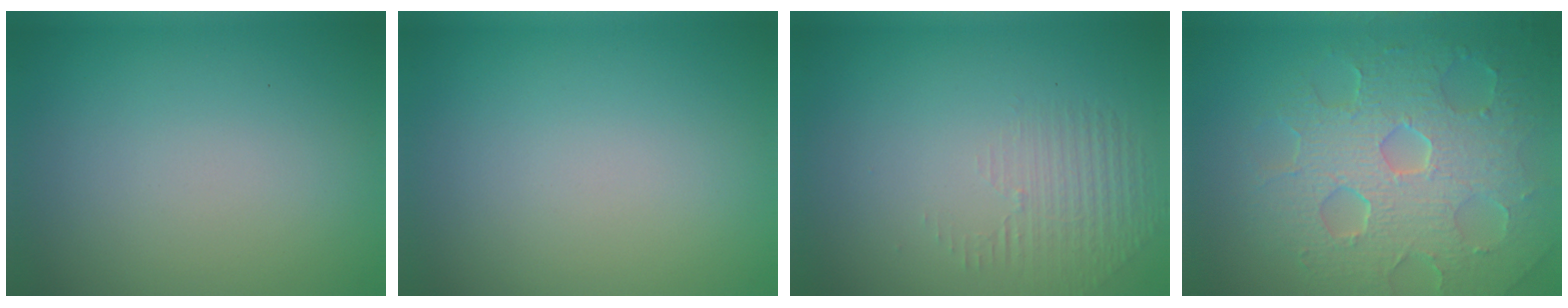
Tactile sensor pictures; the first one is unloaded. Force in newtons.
{"total": 0.0}
{"total": 1.4, "press": 0.3, "slide": 1.4}
{"total": 9.0, "press": 6.0, "slide": 6.6}